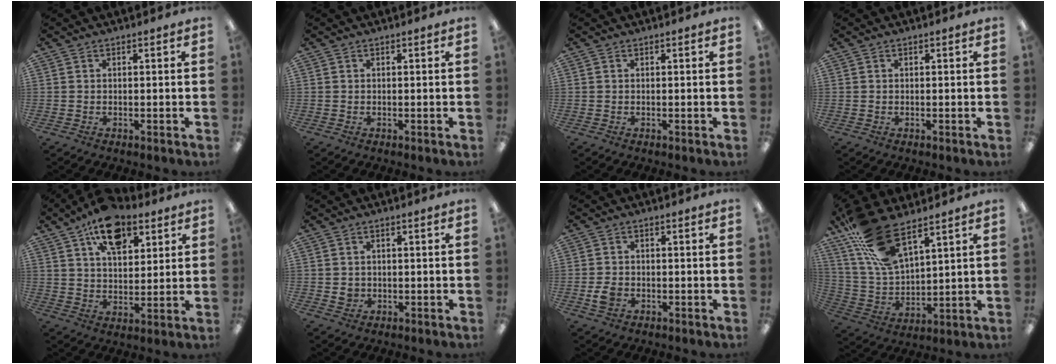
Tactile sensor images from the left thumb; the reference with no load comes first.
{"total": 0.0}
{"total": 0.0}
{"total": 0.0}
{"total": 14.2, "force": [8.6, 7.5, 8.4], "torque": [-0.126, -0.034, 0.152]}
{"total": 2.1, "force": [0.1, 2.0, 0.9], "torque": [-0.009, 0.000, -0.001]}
{"total": 3.2, "force": [-1.0, 2.4, 1.8], "torque": [-0.037, 0.003, -0.018]}
{"total": 17.3, "force": [11.5, 6.6, 11.0], "torque": [-0.243, -0.051, 0.207]}